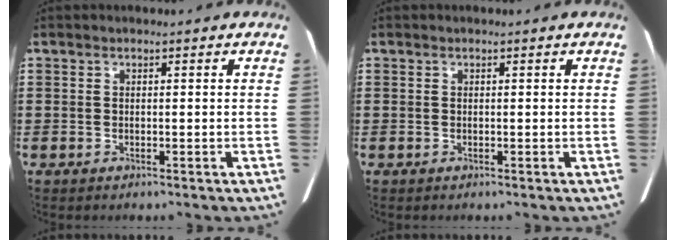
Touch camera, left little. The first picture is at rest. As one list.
[{"total": 0.0}]